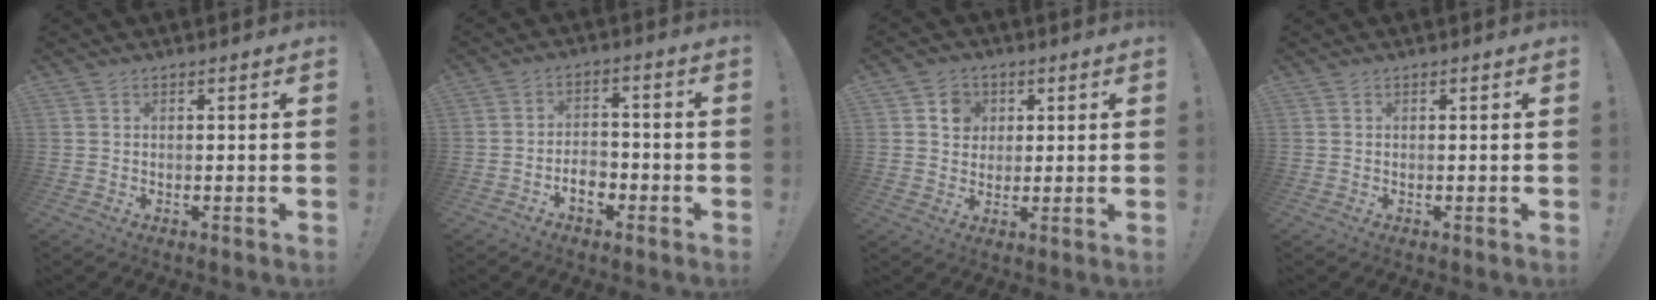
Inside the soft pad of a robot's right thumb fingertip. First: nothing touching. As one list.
[{"total": 6.5, "force": [-3.2, 4.1, 3.9], "torque": [-0.068, 0.015, -0.054]}, {"total": 6.5, "force": [2.2, 5.9, 1.9], "torque": [-0.021, -0.006, 0.041]}, {"total": 0.0}]